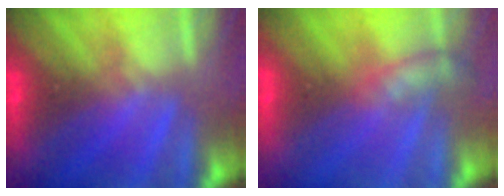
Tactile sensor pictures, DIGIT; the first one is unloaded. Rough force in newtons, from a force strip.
{"total": 2.3}